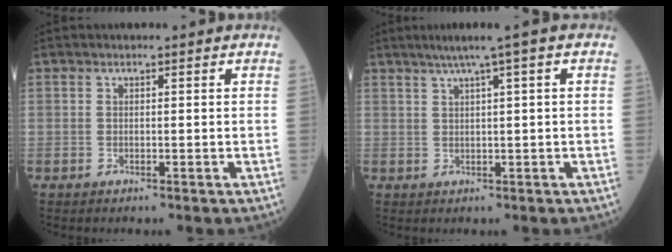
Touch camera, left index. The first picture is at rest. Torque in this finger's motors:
{"motor_torque": [0.05, -0.05, -0.01, 0.01]}